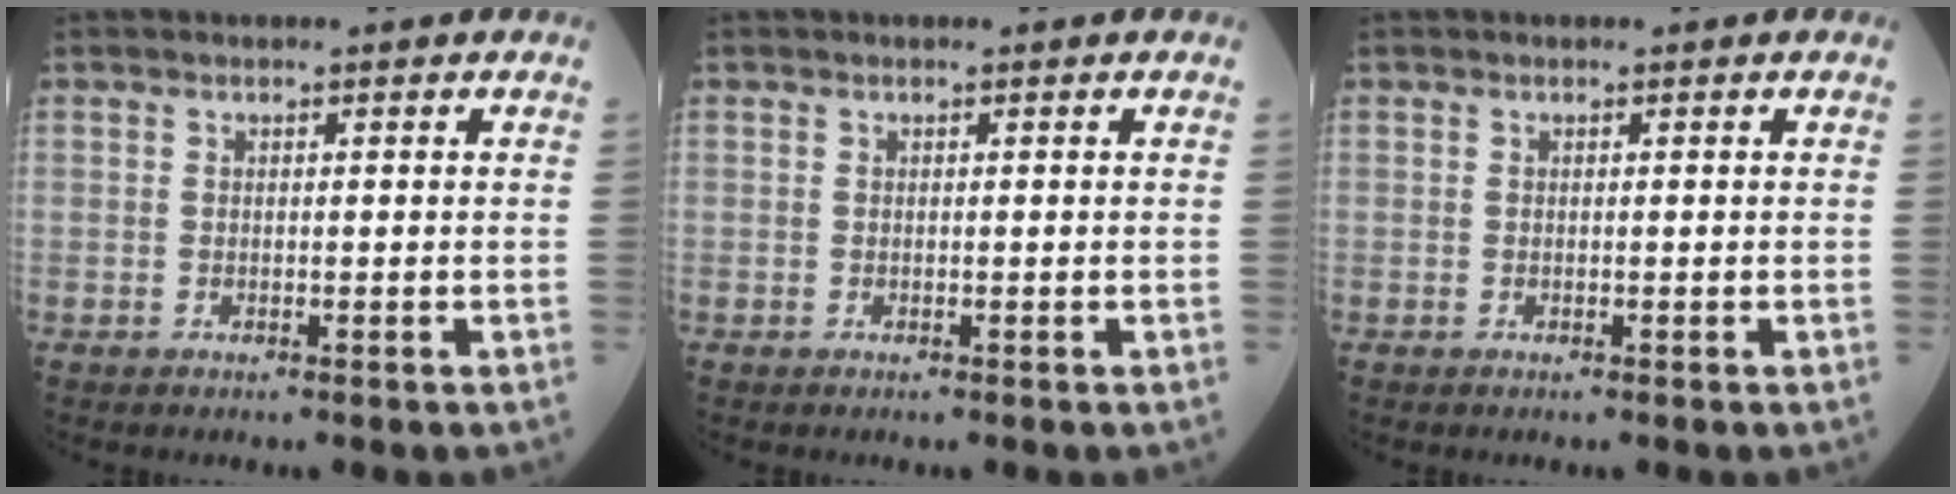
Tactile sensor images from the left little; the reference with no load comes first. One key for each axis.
{"total": 0.0}
{"total": 0.0}